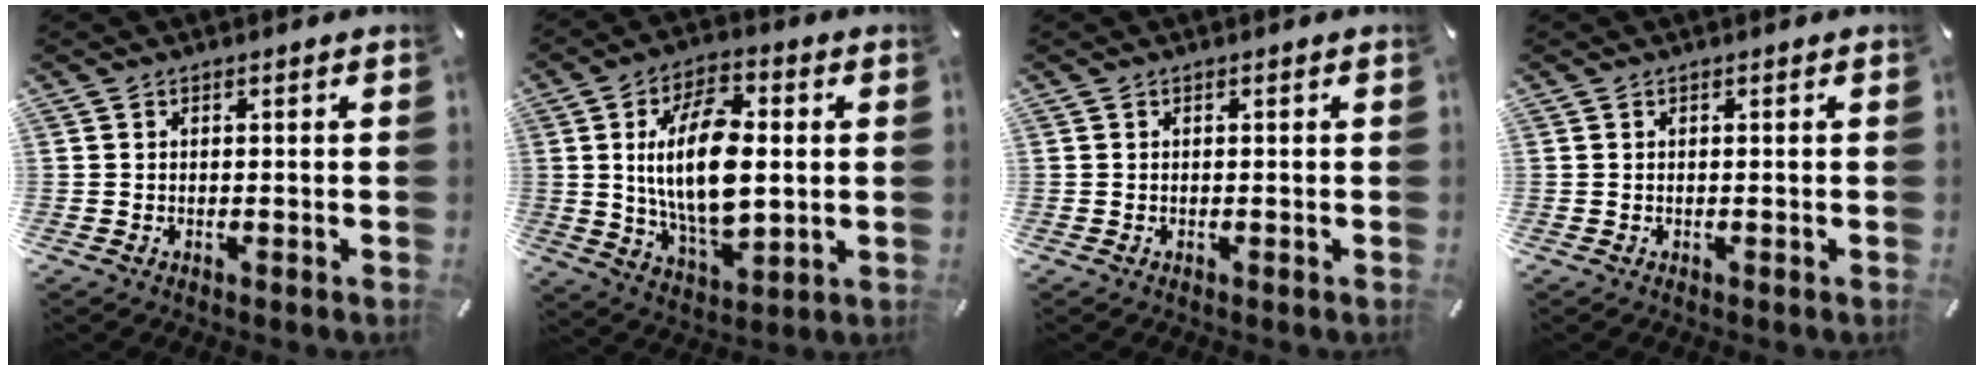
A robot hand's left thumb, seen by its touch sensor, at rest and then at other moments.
{"total": 17.3, "force": [1.7, 9.5, 14.4], "torque": [-0.289, -0.005, 0.023]}
{"total": 0.0}
{"total": 0.0}